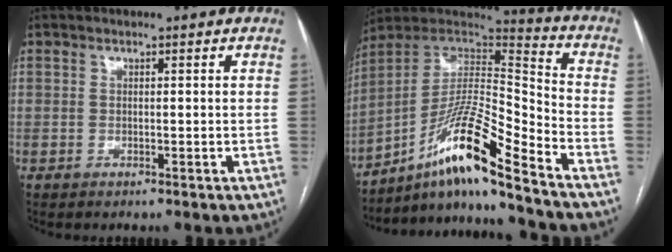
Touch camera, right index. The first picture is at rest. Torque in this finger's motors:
{"motor_torque": [1.22, -0.93, 0.46, 0.19]}